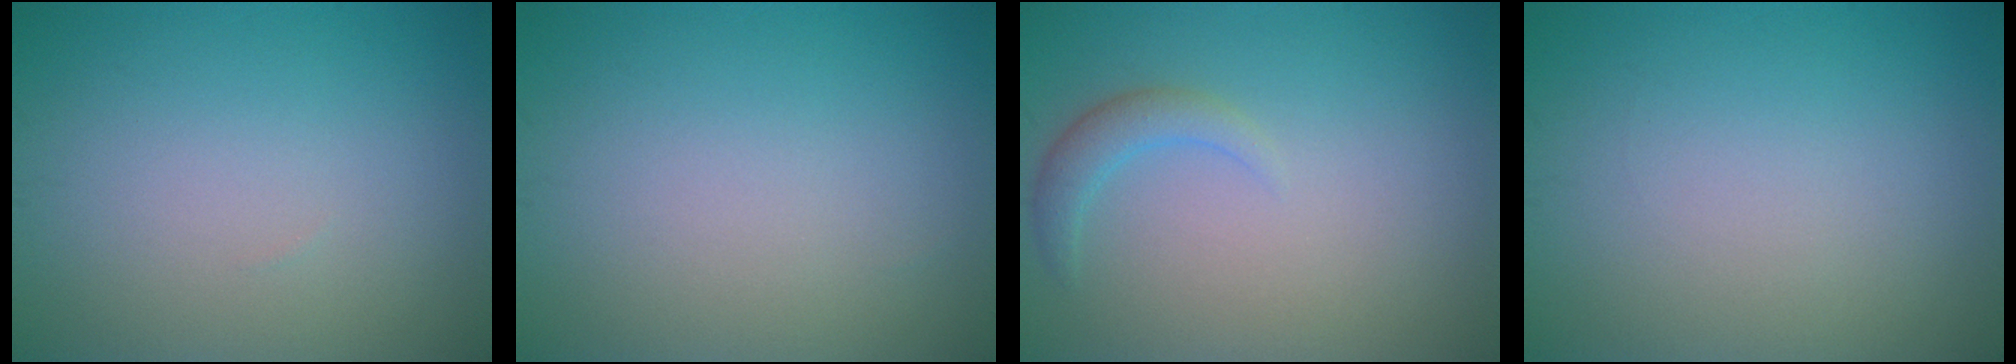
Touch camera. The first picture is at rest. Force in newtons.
{"total": 0.0}
{"total": 1.9, "press": 1.9, "slide": 0.2}
{"total": 0.0}